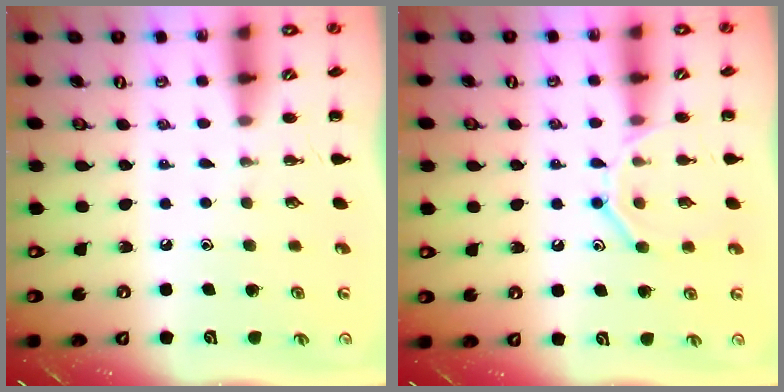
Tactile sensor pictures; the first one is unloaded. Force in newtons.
{"total": 11.0, "press": 10.9, "slide": 1.5}